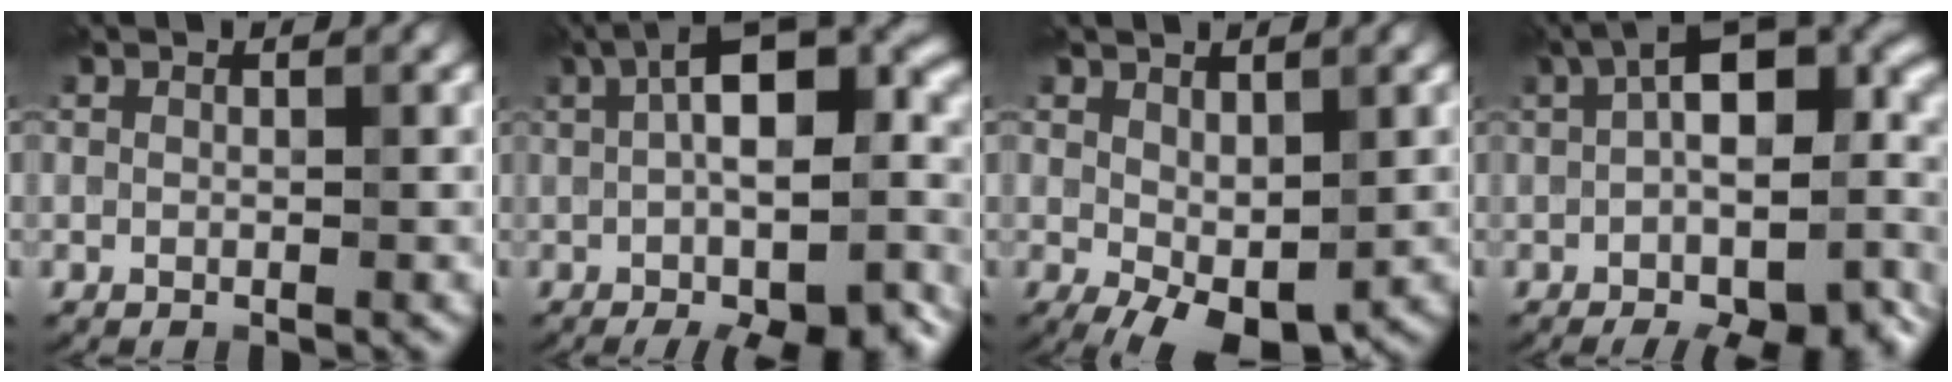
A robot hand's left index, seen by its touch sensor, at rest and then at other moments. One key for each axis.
{"total": 14.6, "fx": -1.6, "fy": 6.0, "fz": 13.2, "tx": -0.171, "ty": 0.015, "tz": -0.003}
{"total": 5.3, "fx": -0.8, "fy": 2.8, "fz": 4.4, "tx": -0.086, "ty": -0.009, "tz": -0.003}
{"total": 15.4, "fx": -2.8, "fy": 7.5, "fz": 13.1, "tx": -0.193, "ty": 0.005, "tz": -0.008}